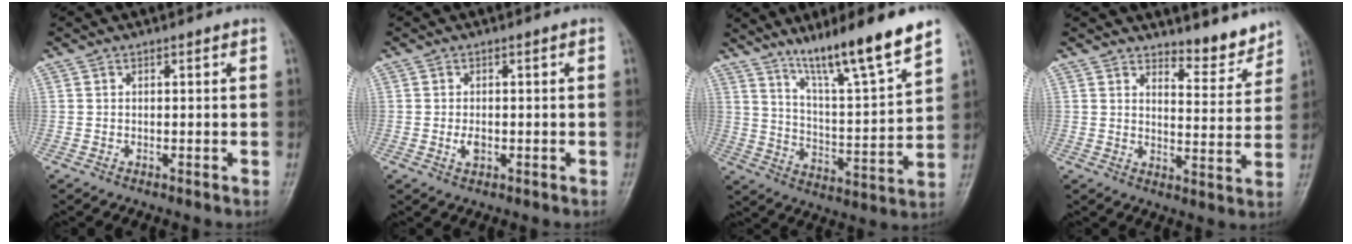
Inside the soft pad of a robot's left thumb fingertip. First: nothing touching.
{"total": 2.1, "force": [-0.4, 1.2, 1.7], "torque": [-0.029, 0.003, -0.007]}
{"total": 15.8, "force": [11.6, 0.9, 10.7], "torque": [-0.166, -0.068, 0.200]}
{"total": 6.3, "force": [5.9, 1.7, 1.6], "torque": [-0.003, -0.060, 0.089]}